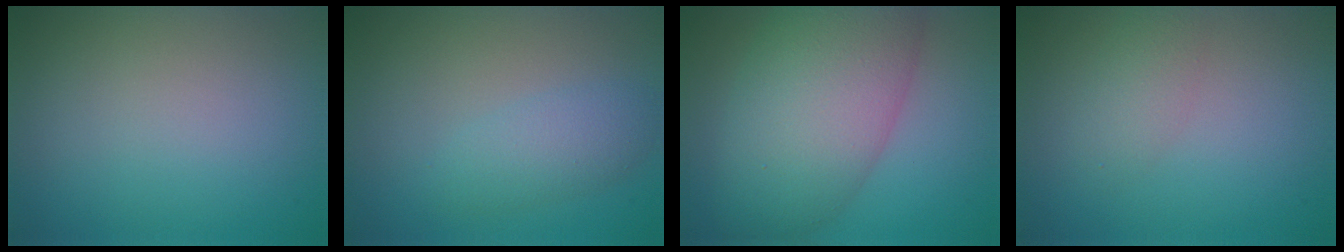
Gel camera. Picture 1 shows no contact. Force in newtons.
{"total": 2.4, "press": 2.4, "slide": 0.1}
{"total": 10.3, "press": 10.3, "slide": 0.2}
{"total": 1.9, "press": 1.9, "slide": 0.1}